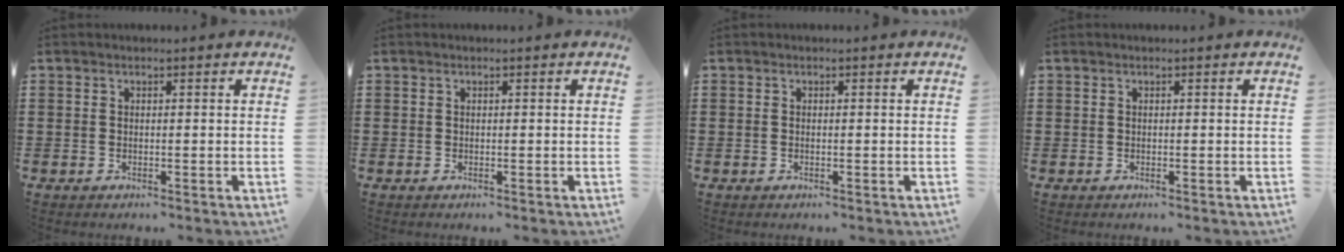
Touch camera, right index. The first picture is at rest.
{"total": 0.0}
{"total": 0.0}
{"total": 0.0}